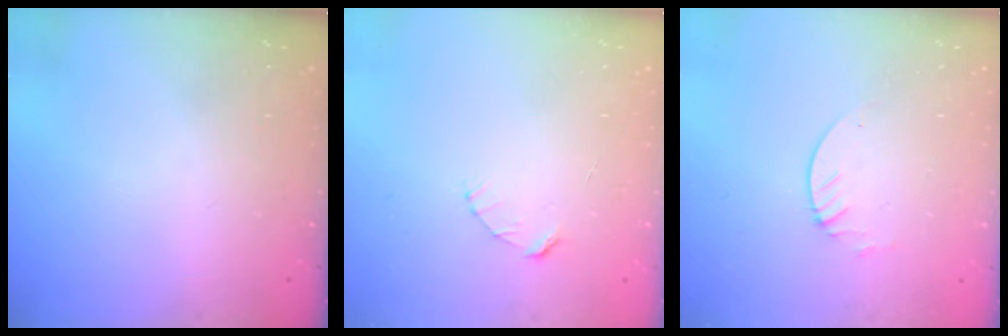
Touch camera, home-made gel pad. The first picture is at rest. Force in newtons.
{"total": 2.7, "press": 2.7, "slide": 0.3}
{"total": 2.1, "press": 2.1, "slide": 0.2}